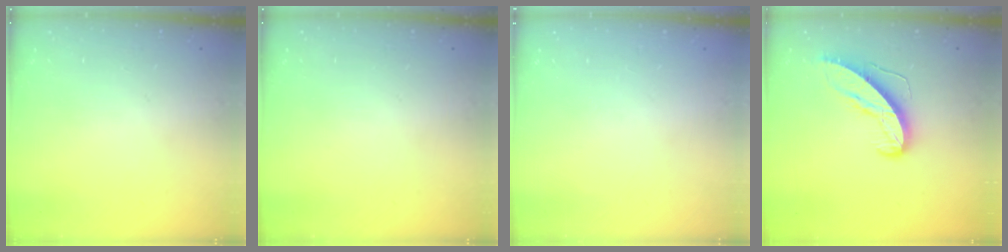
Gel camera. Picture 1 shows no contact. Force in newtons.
{"total": 0.0}
{"total": 0.0}
{"total": 9.9, "press": 9.8, "slide": 0.8}